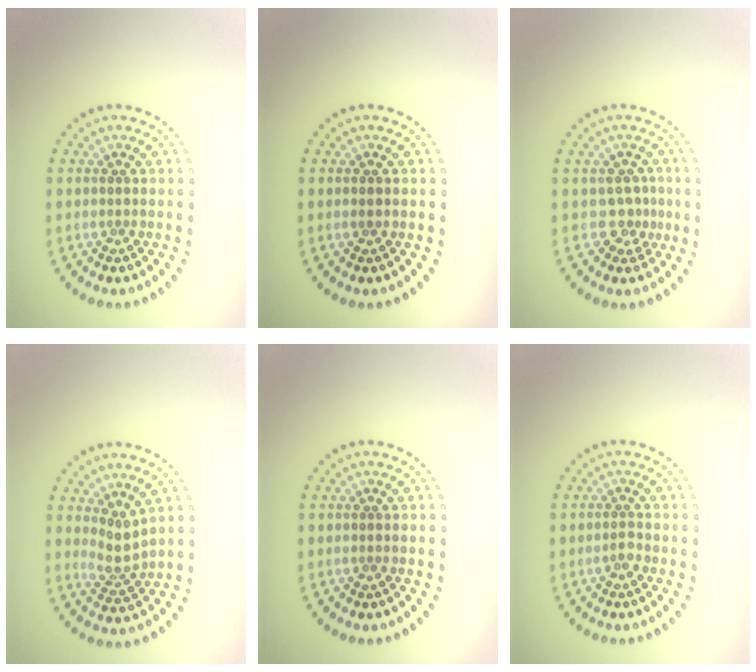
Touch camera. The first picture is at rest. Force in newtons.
{"total": 0.6, "press": 0.6, "slide": 0.0}
{"total": 2.2, "press": 1.5, "slide": 1.6}
{"total": 2.2, "press": 1.5, "slide": 1.6}
{"total": 0.0}
{"total": 0.8, "press": 0.6, "slide": 0.5}